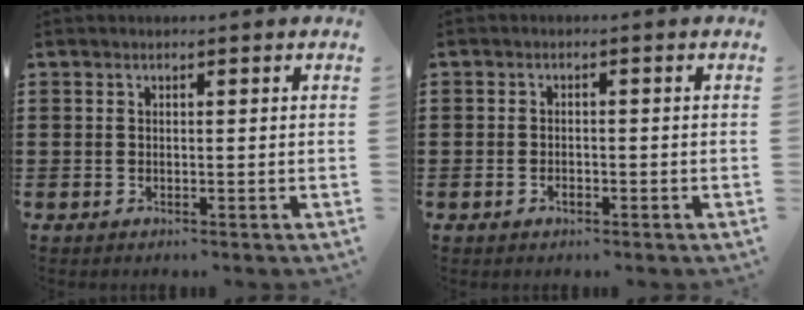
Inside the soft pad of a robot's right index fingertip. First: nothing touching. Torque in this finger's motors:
{"motor_torque": [-0.53, 1.37, -0.01, -0.03]}